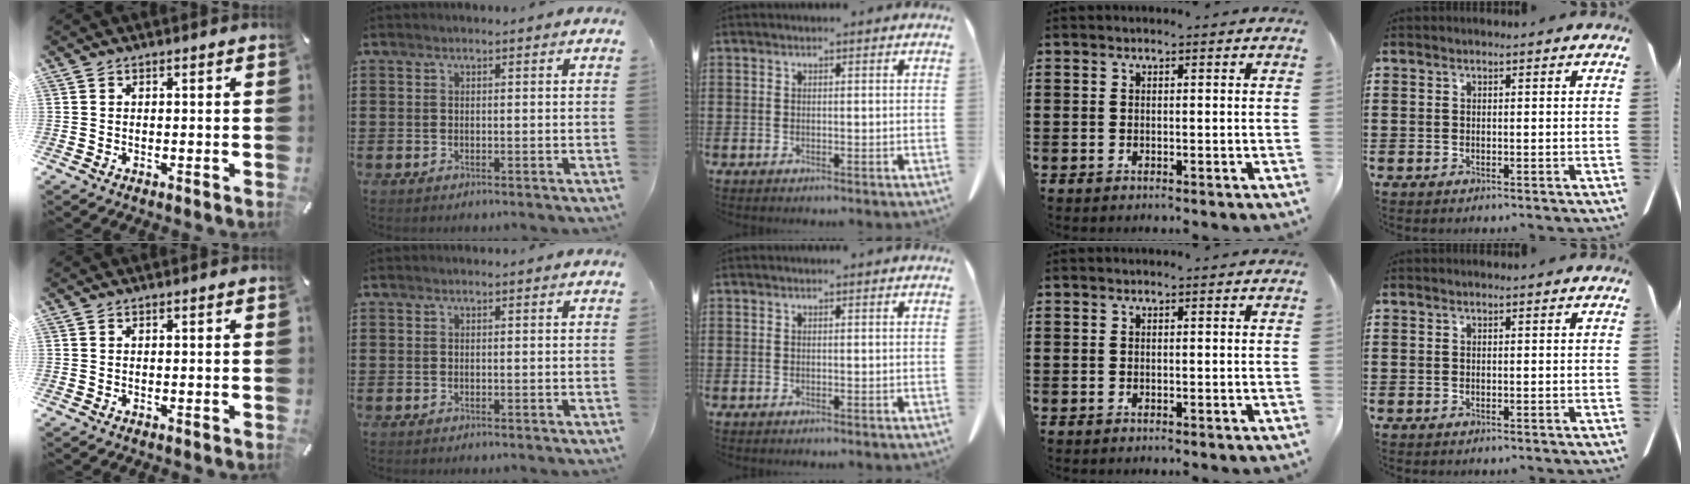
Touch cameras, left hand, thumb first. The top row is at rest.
{}